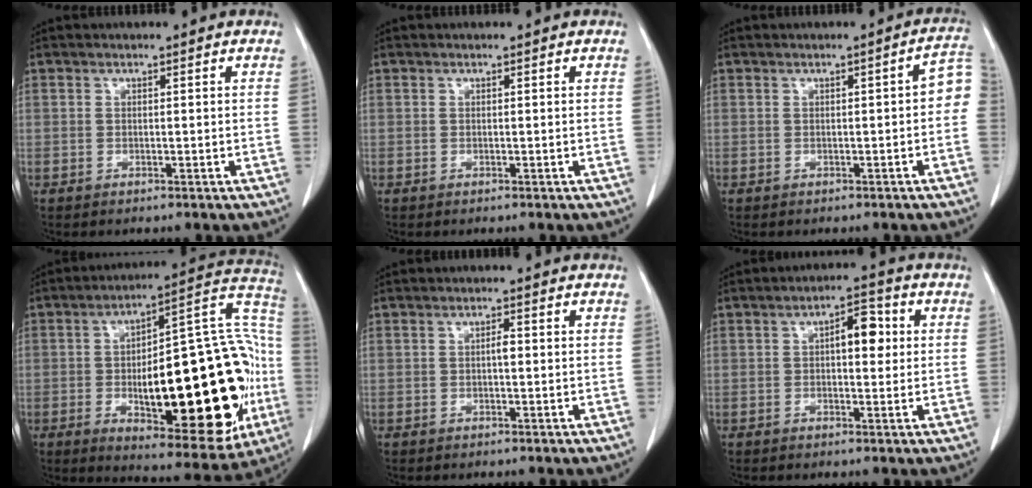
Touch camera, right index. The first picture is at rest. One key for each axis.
{"total": 0.0}
{"total": 4.0, "fx": -0.4, "fy": 1.1, "fz": 3.8, "tx": -0.039, "ty": 0.015, "tz": -0.010}
{"total": 32.6, "fx": -5.5, "fy": 9.8, "fz": 30.6, "tx": -0.377, "ty": 0.026, "tz": -0.066}
{"total": 1.2, "fx": 0.0, "fy": 0.4, "fz": 1.2, "tx": -0.019, "ty": 0.003, "tz": -0.002}
{"total": 5.2, "fx": 0.9, "fy": 2.2, "fz": 4.6, "tx": -0.069, "ty": 0.019, "tz": 0.012}